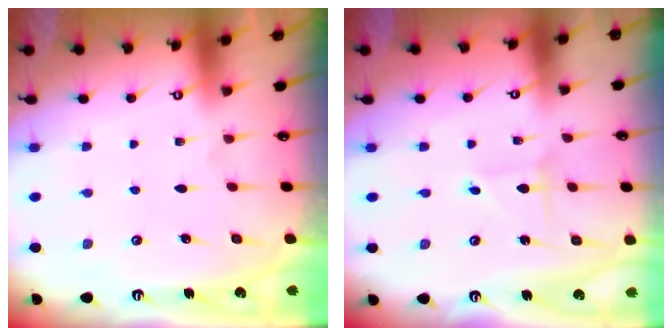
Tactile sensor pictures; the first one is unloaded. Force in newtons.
{"total": 0.8, "press": 0.8, "slide": 0.0}